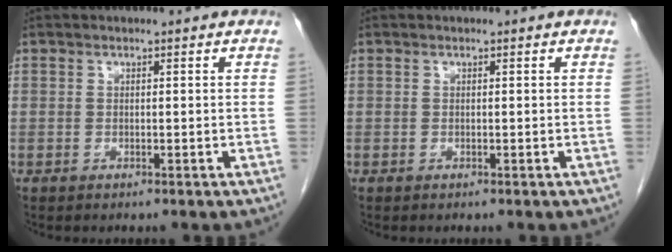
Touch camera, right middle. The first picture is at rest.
{"total": 0.0}